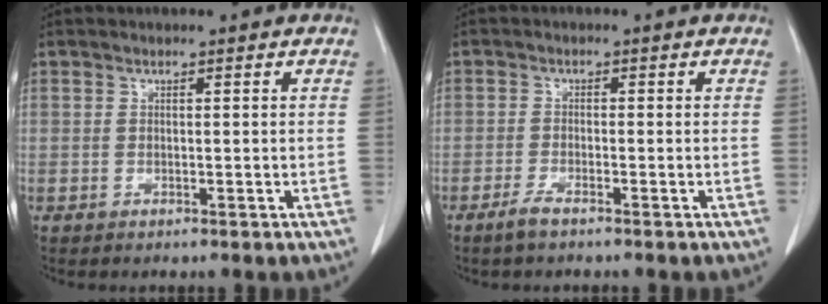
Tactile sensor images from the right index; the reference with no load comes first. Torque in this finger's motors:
{"motor_torque": [0.08, -0.04, 0.02, 0.01]}